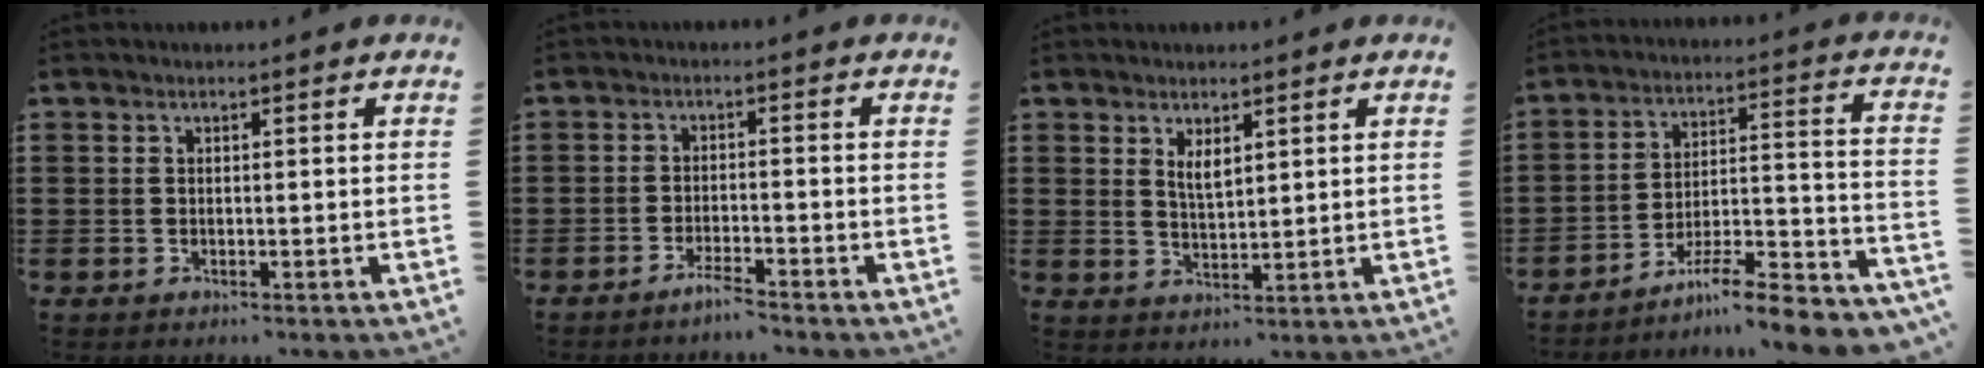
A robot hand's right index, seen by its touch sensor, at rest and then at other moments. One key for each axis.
{"total": 2.6, "fx": -2.3, "fy": 0.0, "fz": 1.0, "tx": -0.018, "ty": 0.002, "tz": -0.045}
{"total": 2.7, "fx": 1.6, "fy": 1.0, "fz": 2.0, "tx": -0.042, "ty": 0.002, "tz": 0.028}
{"total": 8.4, "fx": -7.4, "fy": 0.2, "fz": 4.0, "tx": -0.054, "ty": 0.003, "tz": -0.145}